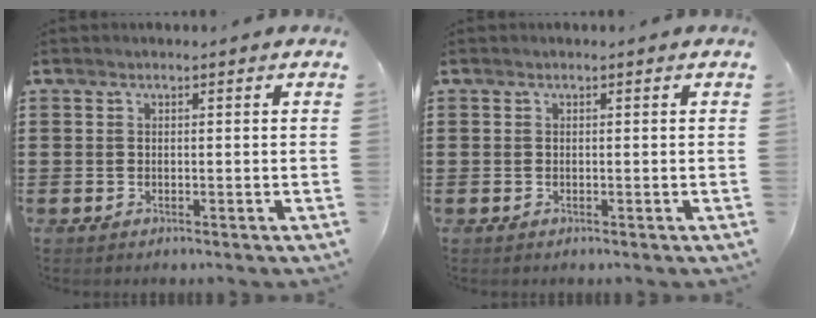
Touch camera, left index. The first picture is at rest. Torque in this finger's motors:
{"motor_torque": [0.00, -0.02, 0.02, -0.01]}